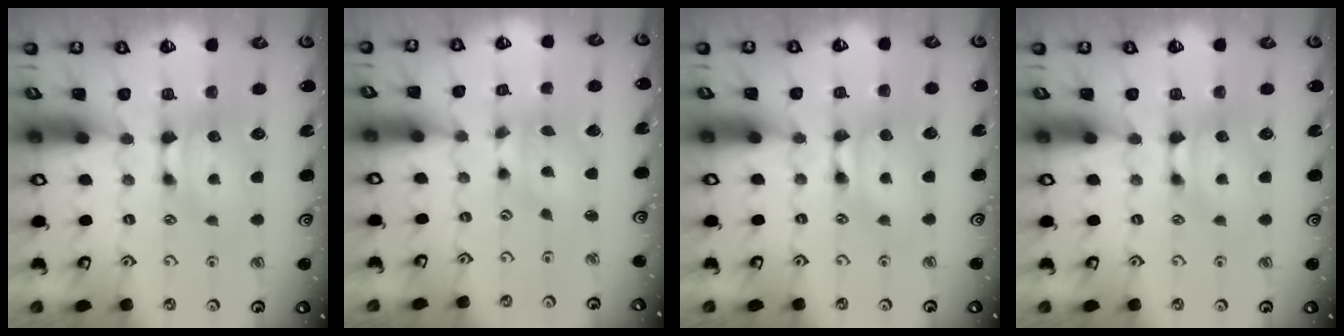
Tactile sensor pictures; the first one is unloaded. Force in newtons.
{"total": 2.6, "press": 2.1, "slide": 1.6}
{"total": 1.6, "press": 1.6, "slide": 0.2}
{"total": 0.0}